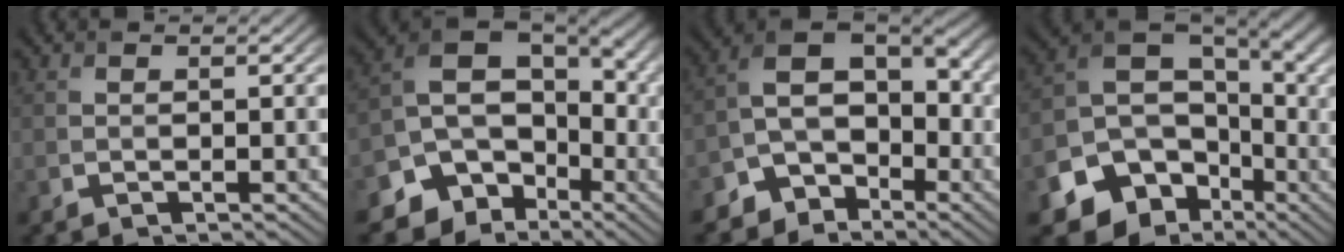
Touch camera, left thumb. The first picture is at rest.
{"total": 13.4, "force": [-5.4, 10.2, 6.8], "torque": [-0.139, -0.022, -0.088]}
{"total": 8.6, "force": [-4.9, 6.1, 3.6], "torque": [-0.065, -0.006, -0.099]}
{"total": 13.4, "force": [-5.1, 10.4, 6.9], "torque": [-0.157, -0.042, -0.085]}